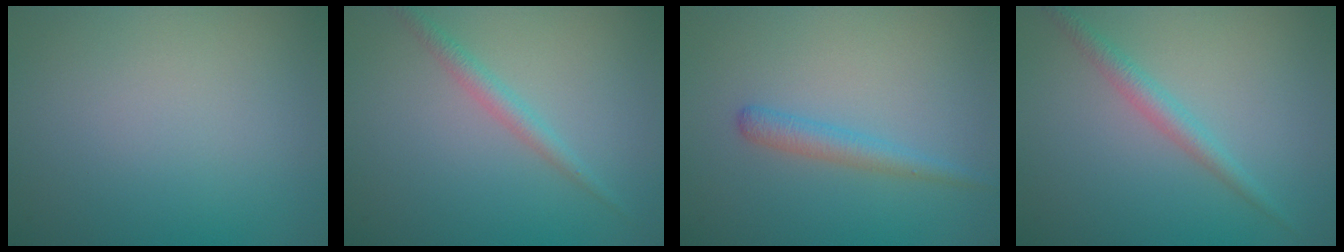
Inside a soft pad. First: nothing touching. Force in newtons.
{"total": 1.8, "press": 1.8, "slide": 0.0}
{"total": 1.9, "press": 1.9, "slide": 0.1}
{"total": 2.1, "press": 2.1, "slide": 0.0}